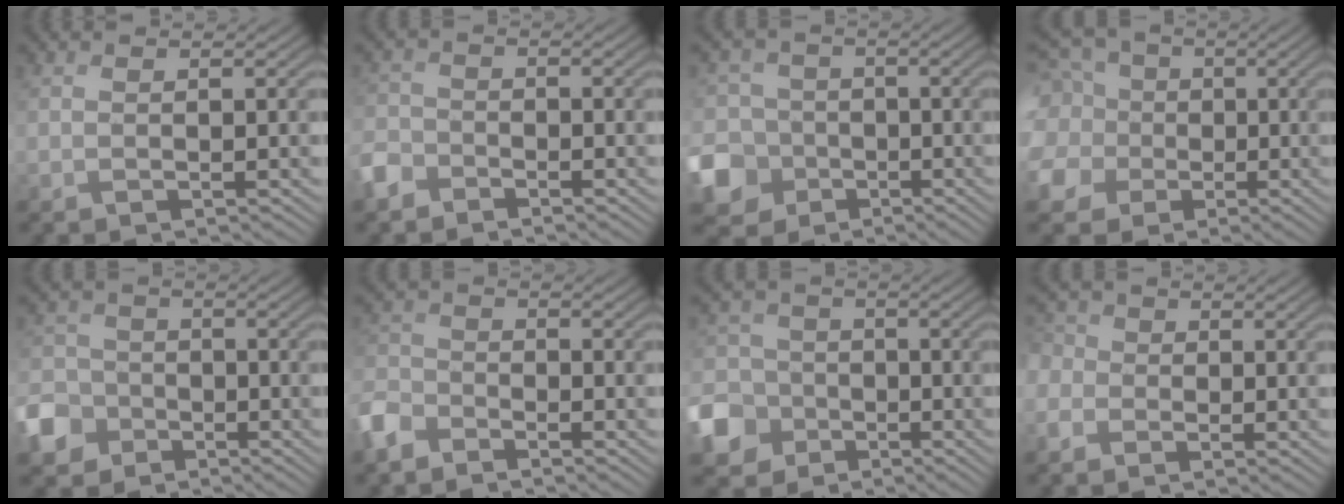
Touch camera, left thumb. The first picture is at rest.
{"total": 3.6, "force": [-2.7, 2.2, 1.0], "torque": [-0.031, -0.003, -0.070]}
{"total": 10.5, "force": [-3.9, 8.9, 3.8], "torque": [-0.118, -0.022, -0.101]}
{"total": 11.4, "force": [-0.3, 10.3, 5.0], "torque": [-0.195, -0.003, -0.023]}
{"total": 7.5, "force": [-4.0, 5.7, 2.8], "torque": [-0.084, -0.013, -0.095]}
{"total": 4.8, "force": [-3.7, 2.5, 1.7], "torque": [-0.046, -0.004, -0.092]}
{"total": 9.9, "force": [-4.5, 8.0, 3.7], "torque": [-0.117, -0.023, -0.112]}
{"total": 3.7, "force": [-1.5, 3.2, 1.3], "torque": [-0.052, 0.000, -0.040]}